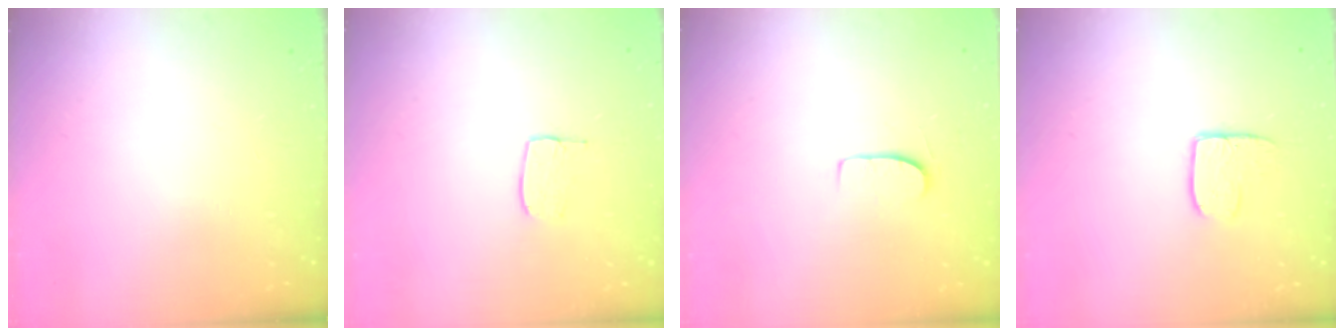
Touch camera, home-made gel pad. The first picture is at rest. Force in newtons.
{"total": 5.5, "press": 5.5, "slide": 0.3}
{"total": 6.1, "press": 6.1, "slide": 0.5}
{"total": 7.9, "press": 7.9, "slide": 0.6}